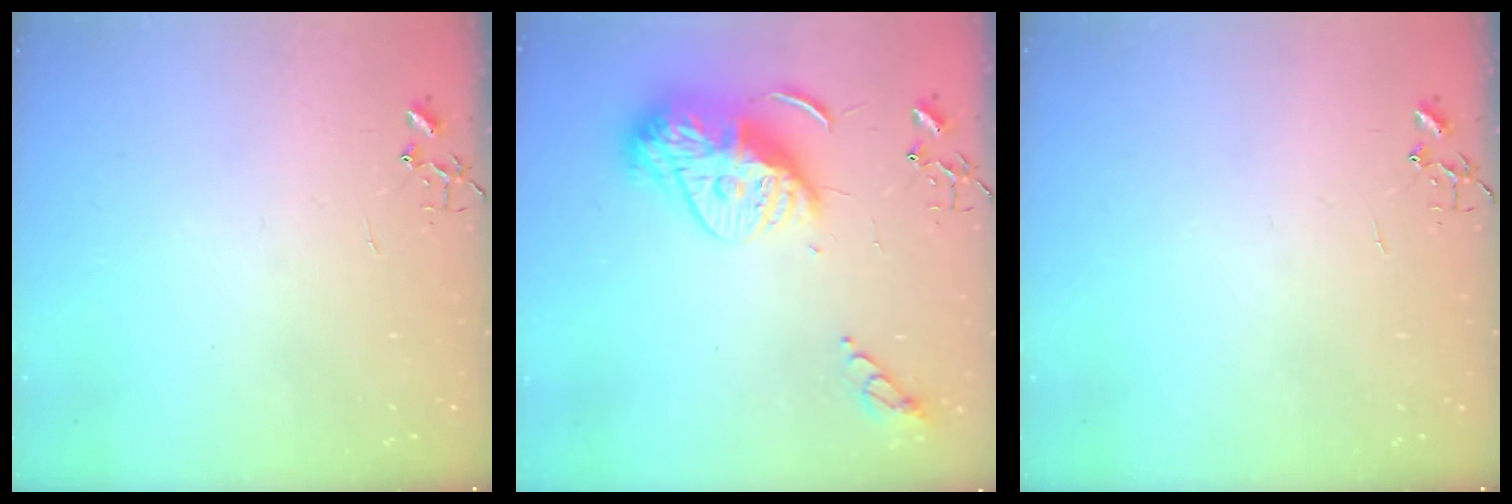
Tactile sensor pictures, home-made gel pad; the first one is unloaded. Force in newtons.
{"total": 16.7, "press": 16.7, "slide": 0.8}
{"total": 0.0}